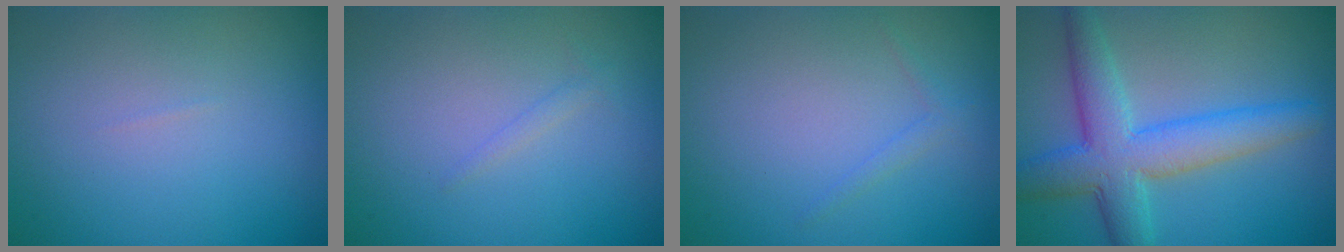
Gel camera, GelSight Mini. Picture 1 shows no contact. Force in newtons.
{"total": 0.6, "press": 0.6, "slide": 0.1}
{"total": 0.8, "press": 0.8, "slide": 0.0}
{"total": 6.6, "press": 6.6, "slide": 0.1}